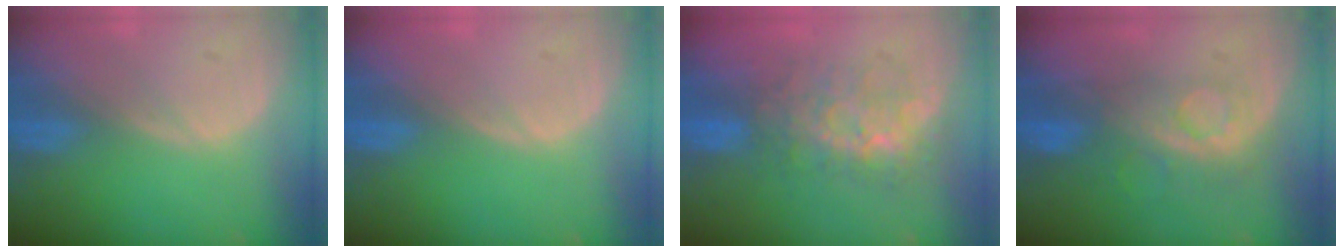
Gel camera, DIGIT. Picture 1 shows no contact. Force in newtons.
{"total": 0.0}
{"total": 7.9, "press": 7.5, "slide": 2.7}
{"total": 8.4, "press": 7.1, "slide": 4.5}